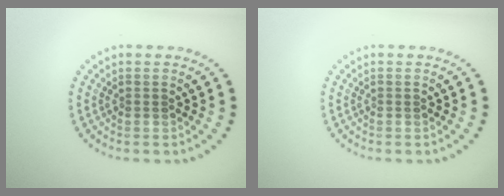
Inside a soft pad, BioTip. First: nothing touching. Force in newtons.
{"total": 0.0}